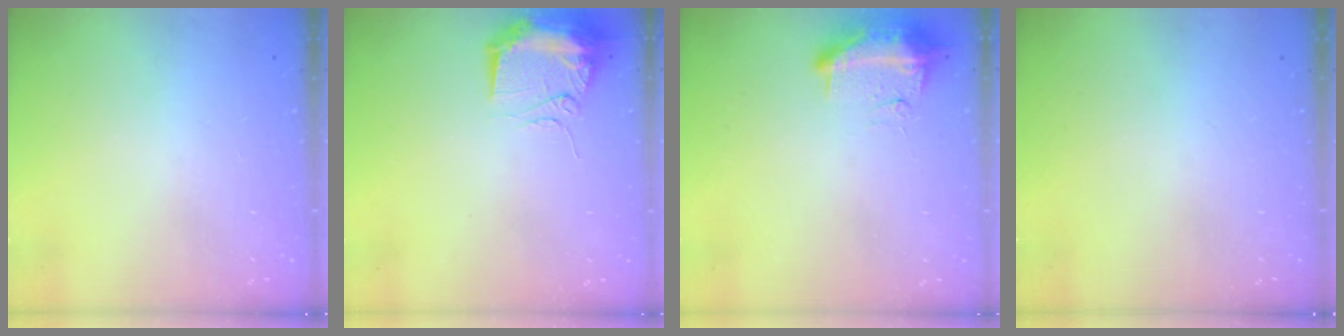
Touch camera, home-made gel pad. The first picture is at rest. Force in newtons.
{"total": 14.7, "press": 10.7, "slide": 10.1}
{"total": 11.3, "press": 10.3, "slide": 4.7}
{"total": 0.0}